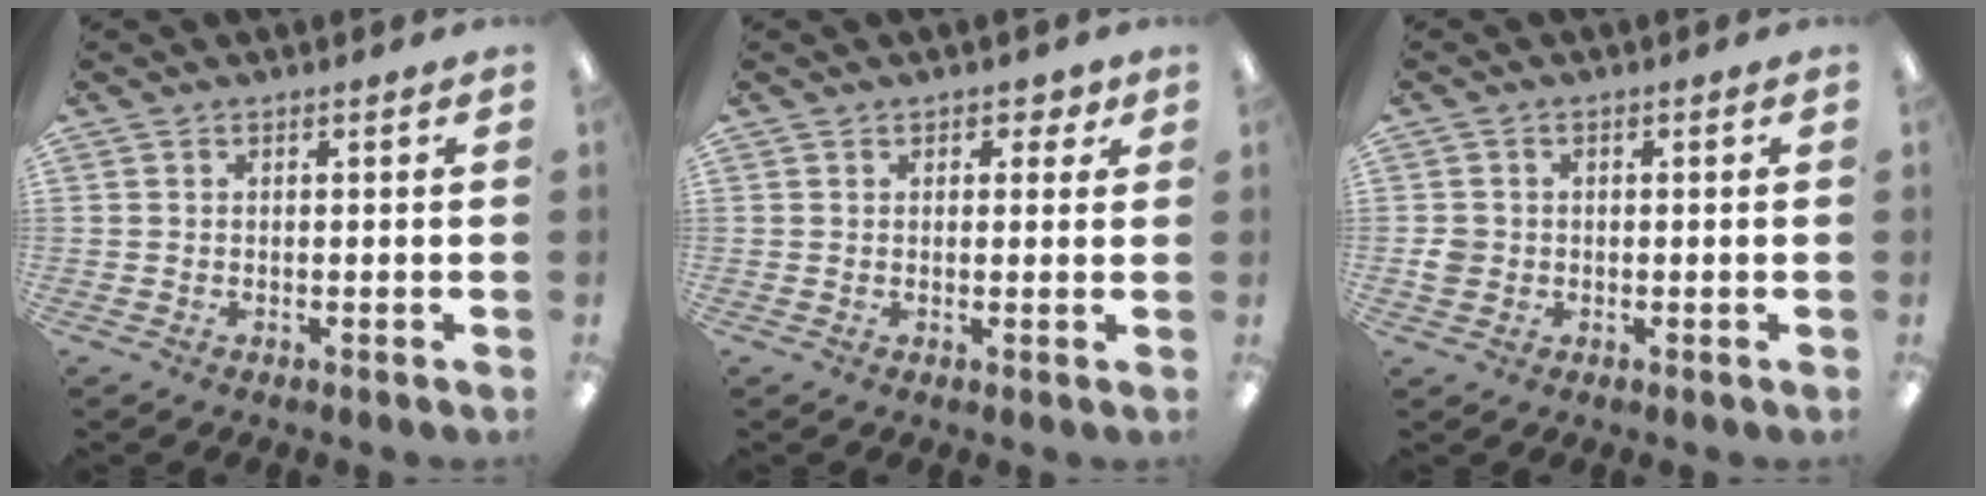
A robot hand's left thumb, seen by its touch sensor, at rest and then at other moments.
{"total": 2.6, "force": [1.4, 1.8, 1.3], "torque": [-0.010, -0.001, 0.022]}
{"total": 2.7, "force": [-0.4, 2.5, 0.9], "torque": [-0.008, 0.000, -0.008]}